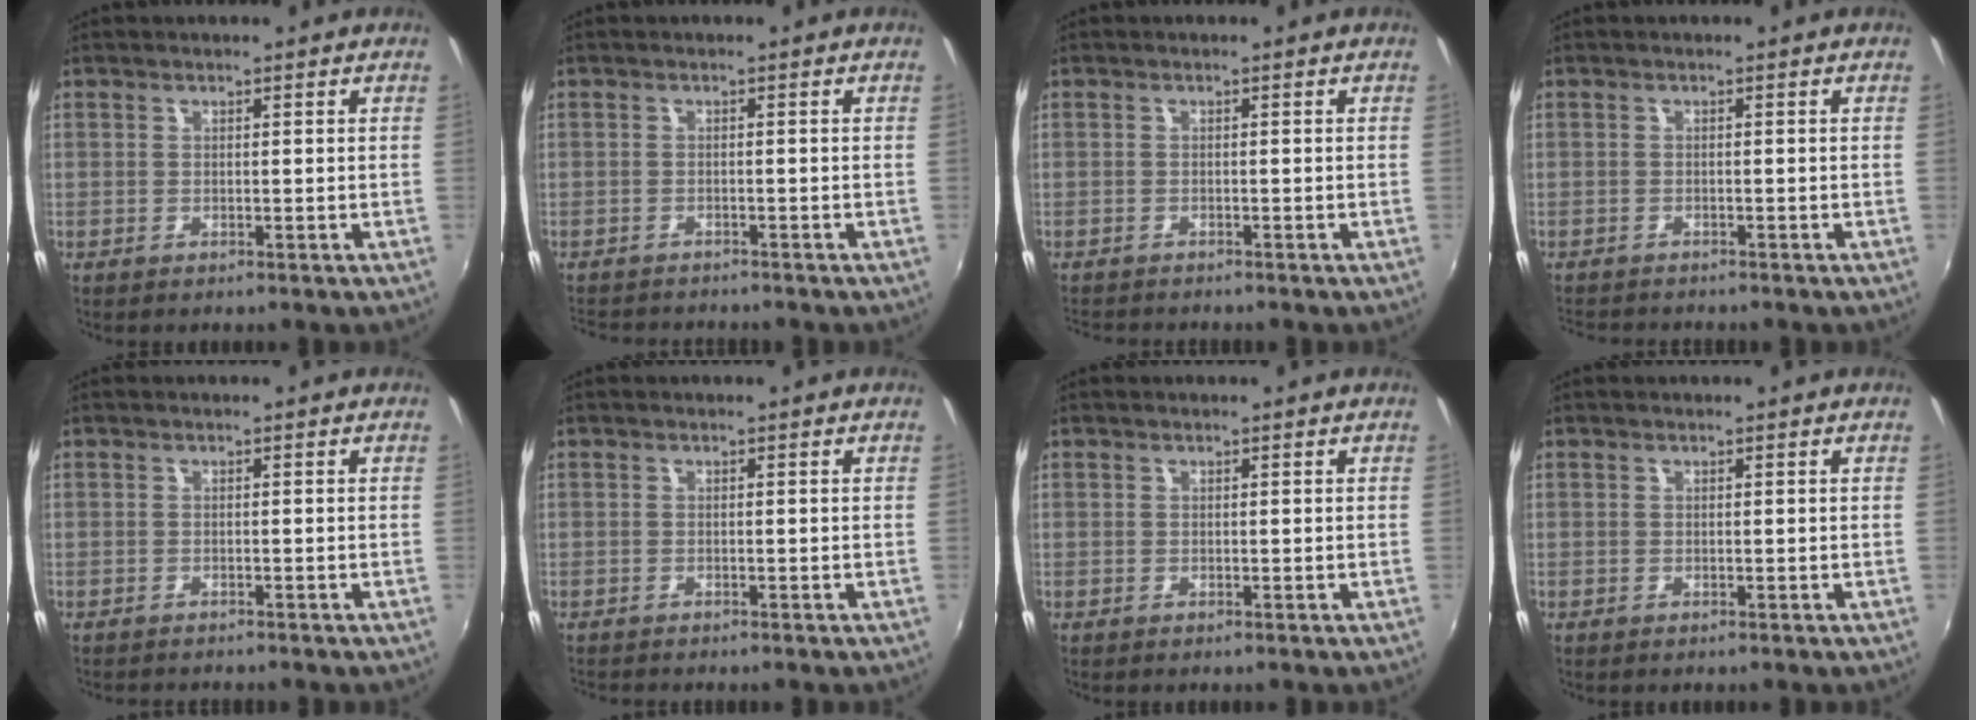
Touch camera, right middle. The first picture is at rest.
{"total": 6.1, "force": [-5.8, 1.1, 1.6], "torque": [-0.047, -0.017, -0.089]}
{"total": 3.2, "force": [-3.1, 0.3, 0.9], "torque": [-0.026, -0.020, -0.052]}
{"total": 4.0, "force": [-3.8, 0.4, 1.1], "torque": [-0.031, -0.020, -0.064]}
{"total": 1.9, "force": [-1.9, 0.1, 0.5], "torque": [-0.017, -0.012, -0.029]}
{"total": 1.0, "force": [-1.0, -0.1, 0.3], "torque": [-0.005, -0.008, -0.016]}
{"total": 0.0}
{"total": 0.0}